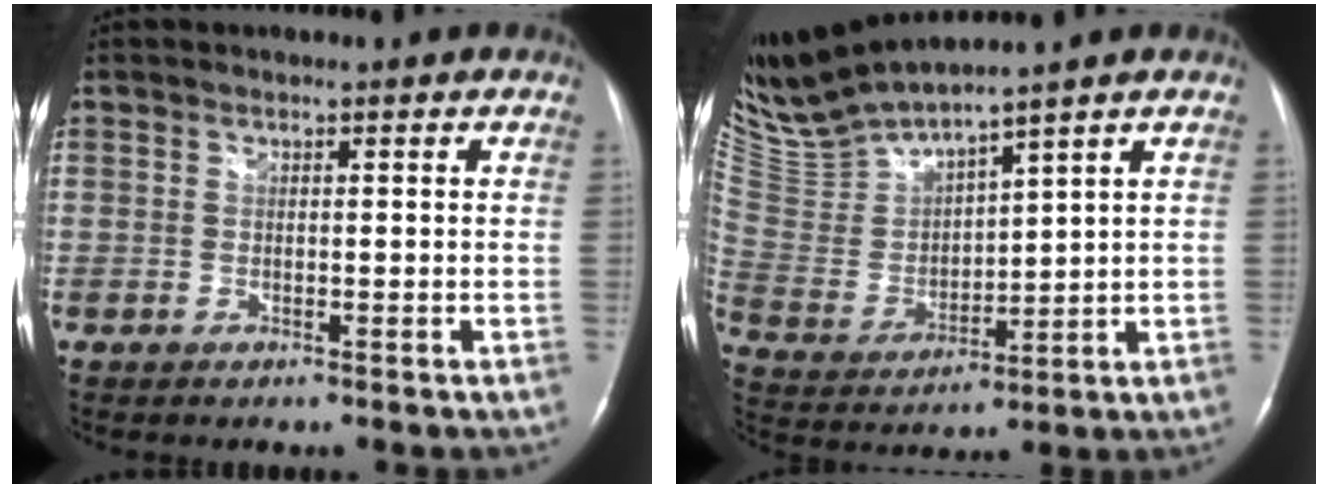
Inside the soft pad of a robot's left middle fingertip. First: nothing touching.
{"total": 10.8, "force": [10.1, -0.4, 3.9], "torque": [-0.098, -0.002, 0.214]}